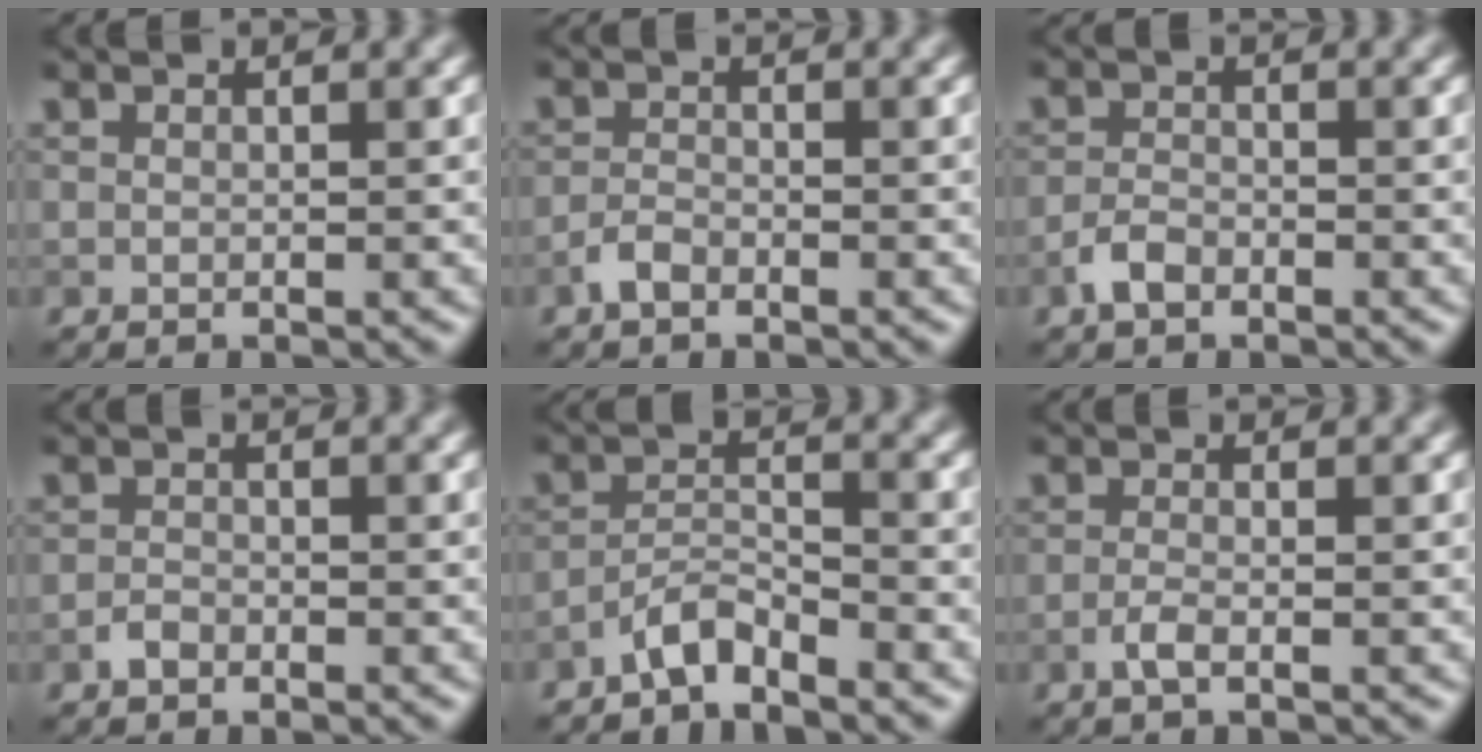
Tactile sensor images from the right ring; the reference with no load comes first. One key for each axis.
{"total": 1.5, "fx": -1.1, "fy": 0.6, "fz": 0.8, "tx": -0.017, "ty": 0.004, "tz": -0.026}
{"total": 1.9, "fx": -1.3, "fy": 0.9, "fz": 1.0, "tx": -0.020, "ty": 0.004, "tz": -0.029}
{"total": 1.1, "fx": -0.8, "fy": 0.6, "fz": 0.5, "tx": -0.008, "ty": 0.002, "tz": -0.018}
{"total": 2.8, "fx": -2.4, "fy": 0.5, "fz": 1.2, "tx": -0.020, "ty": 0.011, "tz": -0.052}
{"total": 1.5, "fx": -0.7, "fy": 0.4, "fz": 1.3, "tx": -0.027, "ty": 0.003, "tz": -0.020}